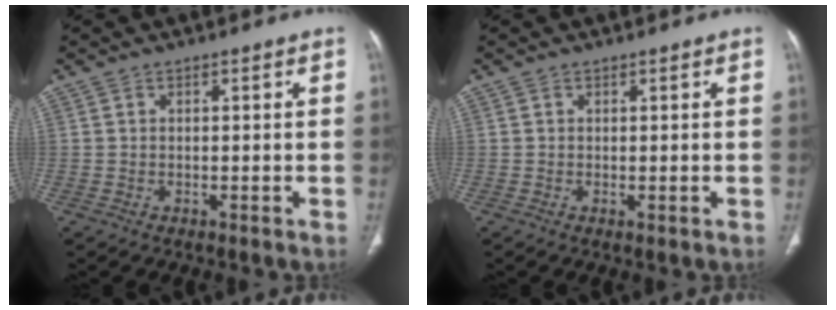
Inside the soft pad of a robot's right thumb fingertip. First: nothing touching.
{"total": 0.5, "force": [0.0, 0.2, 0.5], "torque": [-0.014, -0.004, 0.000]}